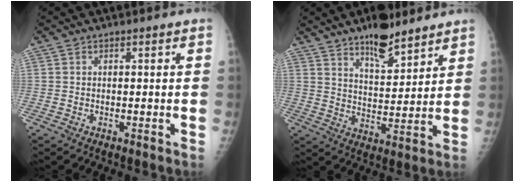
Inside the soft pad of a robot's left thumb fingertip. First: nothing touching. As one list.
[{"total": 10.7, "force": [8.1, 4.1, 5.7], "torque": [-0.063, -0.058, 0.134]}]